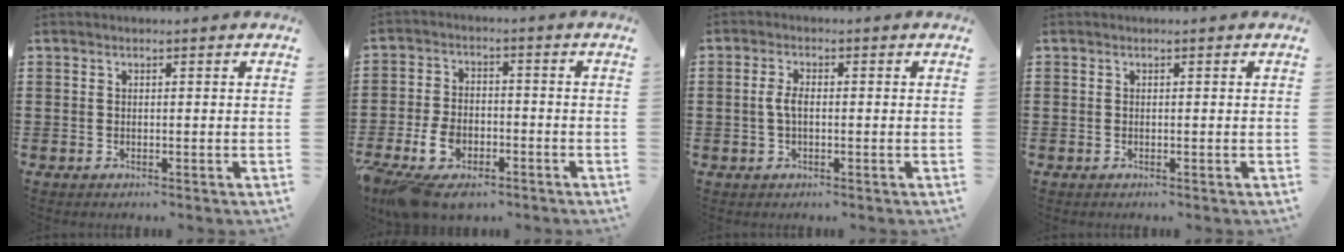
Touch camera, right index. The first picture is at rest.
{"total": 6.6, "force": [-3.9, 3.7, 3.8], "torque": [-0.099, 0.001, -0.079]}
{"total": 2.6, "force": [-0.2, 1.0, 2.4], "torque": [-0.063, -0.006, -0.008]}
{"total": 0.0}